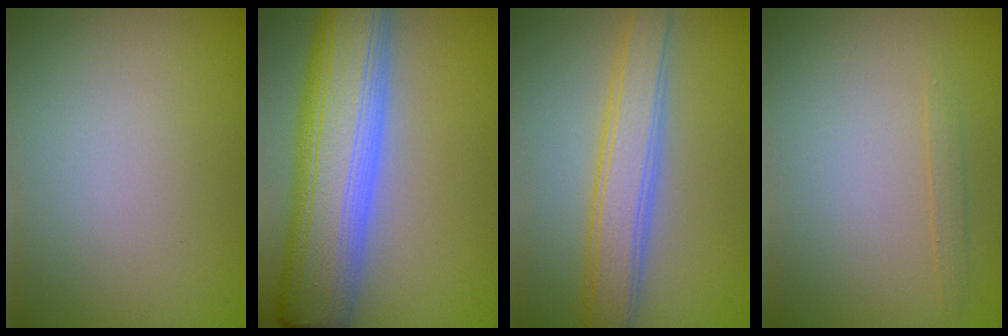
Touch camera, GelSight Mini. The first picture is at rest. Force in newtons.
{"total": 11.6, "press": 11.6, "slide": 0.7}
{"total": 4.5, "press": 4.5, "slide": 0.1}
{"total": 0.9, "press": 0.9, "slide": 0.1}